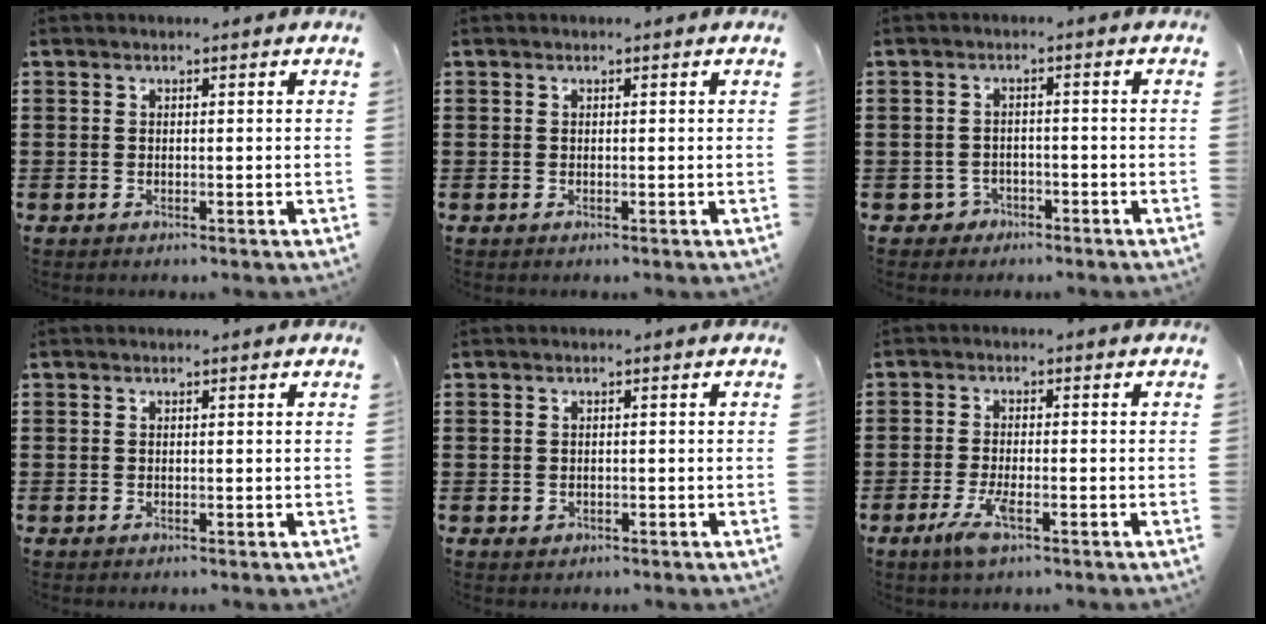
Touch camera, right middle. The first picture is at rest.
{"total": 0.0}
{"total": 2.2, "force": [-1.8, 1.3, 0.2], "torque": [-0.012, 0.002, -0.040]}
{"total": 0.0}
{"total": 0.6, "force": [-0.2, 0.5, 0.3], "torque": [-0.007, 0.003, -0.004]}
{"total": 4.5, "force": [-2.1, 1.1, 3.8], "torque": [-0.082, -0.007, -0.040]}